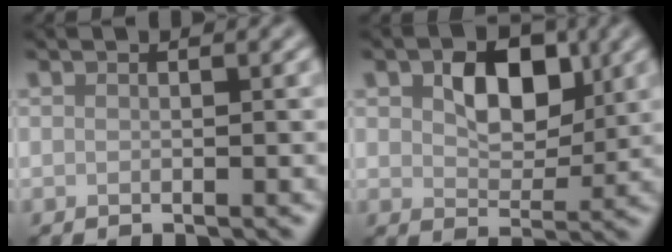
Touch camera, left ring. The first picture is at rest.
{"total": 5.2, "force": [1.5, 3.4, 3.7], "torque": [-0.061, -0.001, 0.019]}